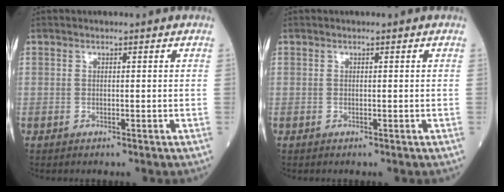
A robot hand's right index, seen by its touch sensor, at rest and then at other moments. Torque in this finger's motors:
{"motor_torque": [0.07, 0.01, 0.04, 0.01]}